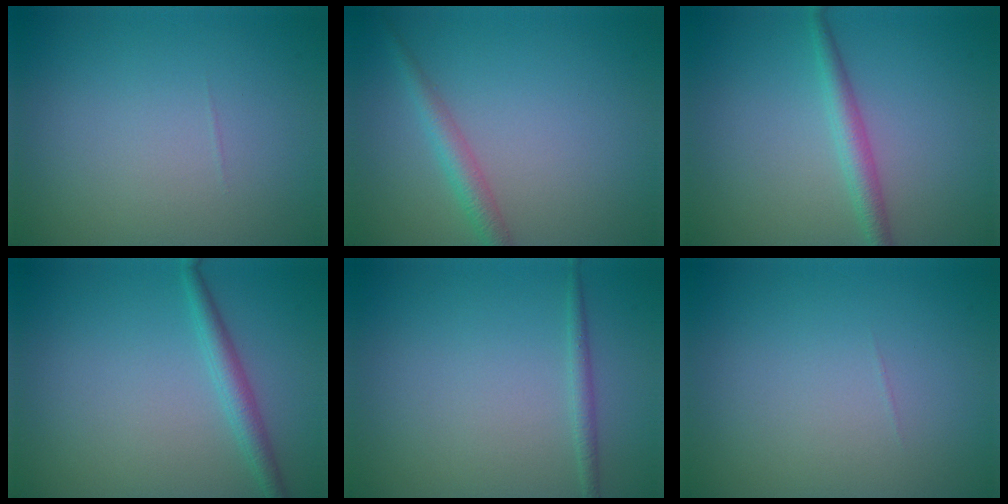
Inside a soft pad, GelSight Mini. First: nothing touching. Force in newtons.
{"total": 2.2, "press": 2.2, "slide": 0.1}
{"total": 2.2, "press": 2.2, "slide": 0.0}
{"total": 2.1, "press": 2.1, "slide": 0.1}
{"total": 1.1, "press": 1.1, "slide": 0.1}
{"total": 0.0}